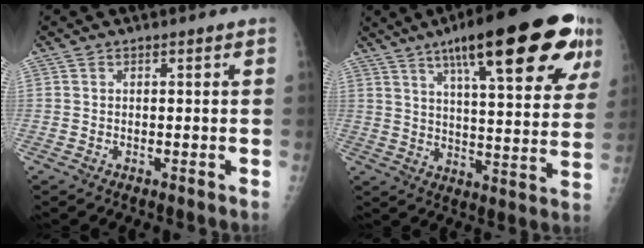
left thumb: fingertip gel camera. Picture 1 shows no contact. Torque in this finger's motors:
{"motor_torque": [1.49, 0.43, 1.95, -0.82, 0.42]}